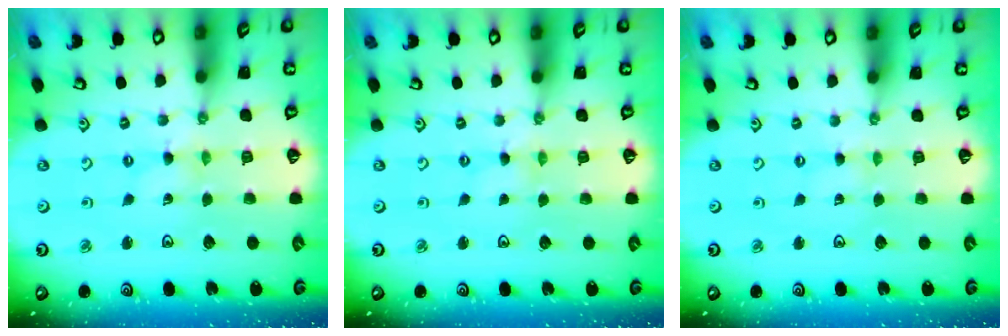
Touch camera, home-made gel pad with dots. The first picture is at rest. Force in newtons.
{"total": 0.0}
{"total": 0.0}